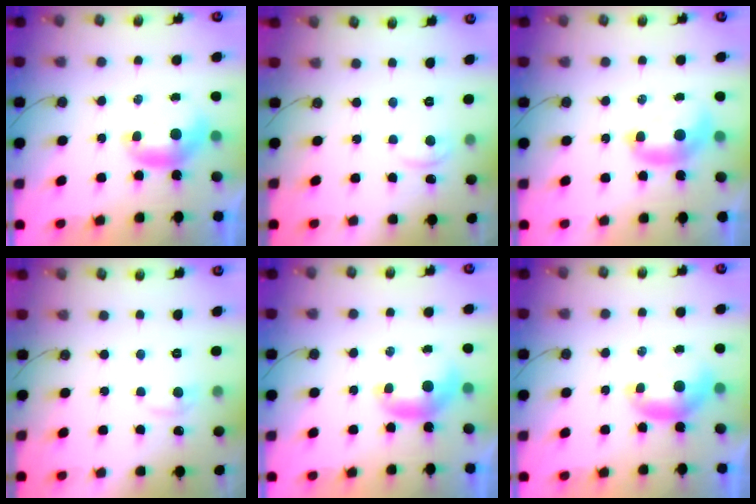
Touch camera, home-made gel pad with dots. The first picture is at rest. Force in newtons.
{"total": 2.8, "press": 2.8, "slide": 0.5}
{"total": 2.0, "press": 2.0, "slide": 0.2}
{"total": 1.0, "press": 0.6, "slide": 0.9}
{"total": 0.0}
{"total": 0.0}